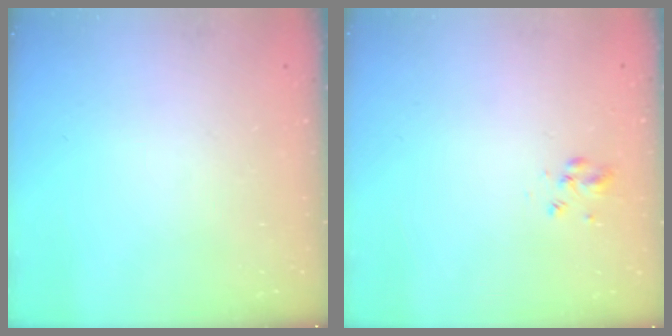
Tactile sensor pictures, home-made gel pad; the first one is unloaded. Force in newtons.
{"total": 3.0, "press": 2.9, "slide": 0.8}